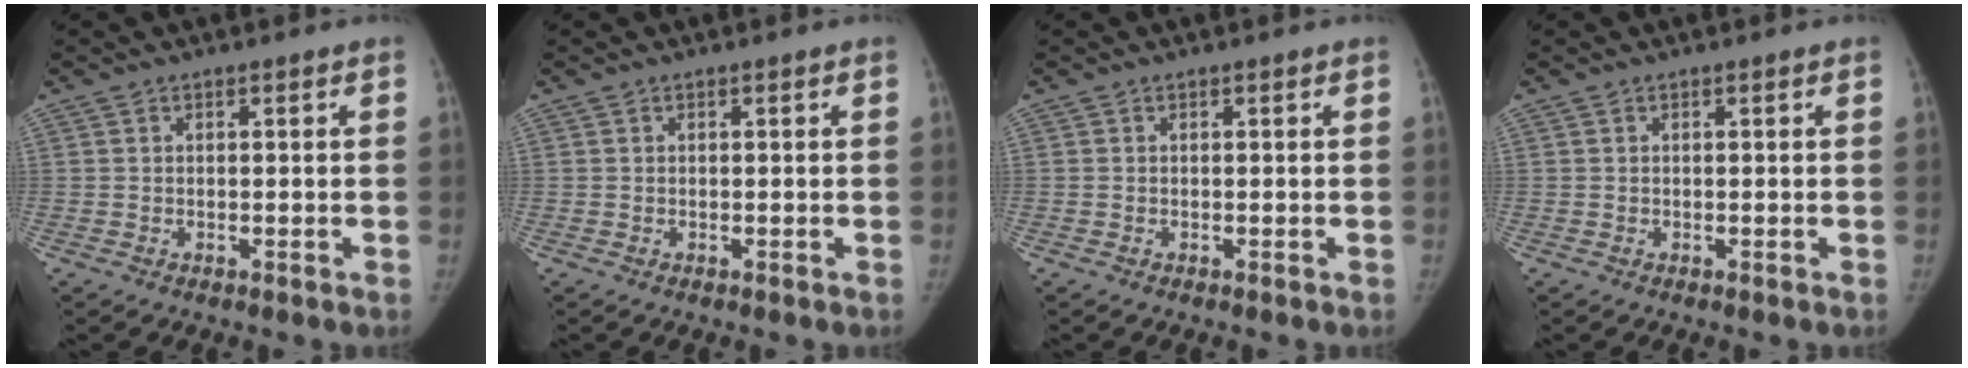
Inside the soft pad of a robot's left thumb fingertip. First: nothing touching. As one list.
[{"total": 0.0}, {"total": 0.0}, {"total": 0.0}]